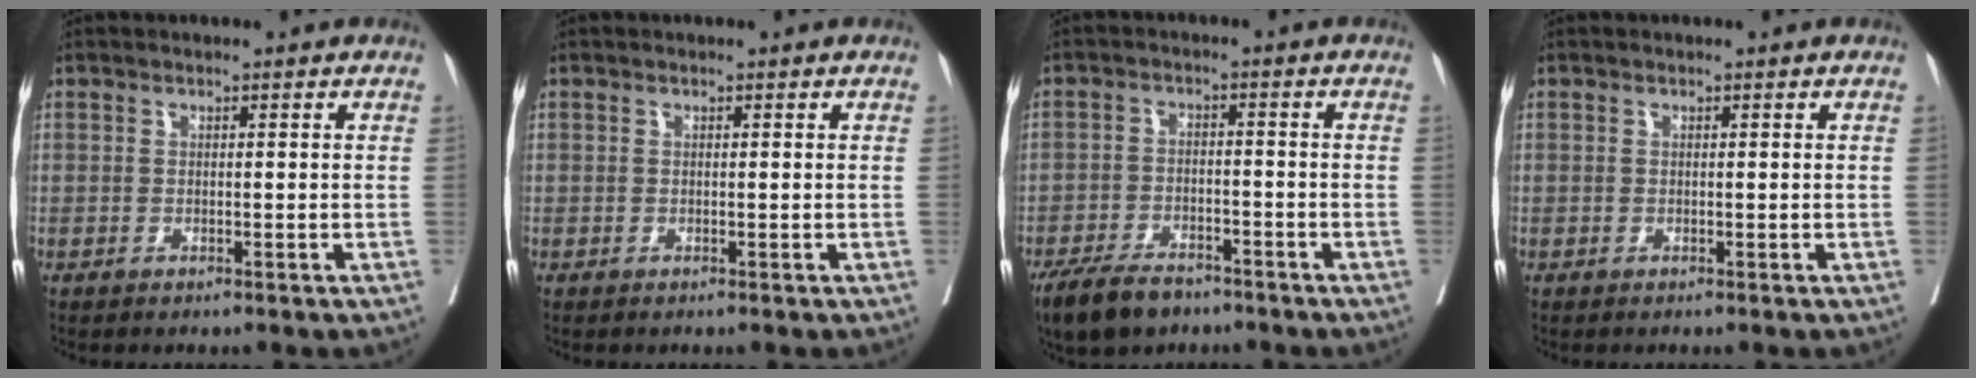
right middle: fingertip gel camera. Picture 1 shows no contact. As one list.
[{"total": 0.0}, {"total": 7.9, "force": [-6.2, 3.4, 3.6], "torque": [-0.066, -0.007, -0.107]}, {"total": 0.0}]